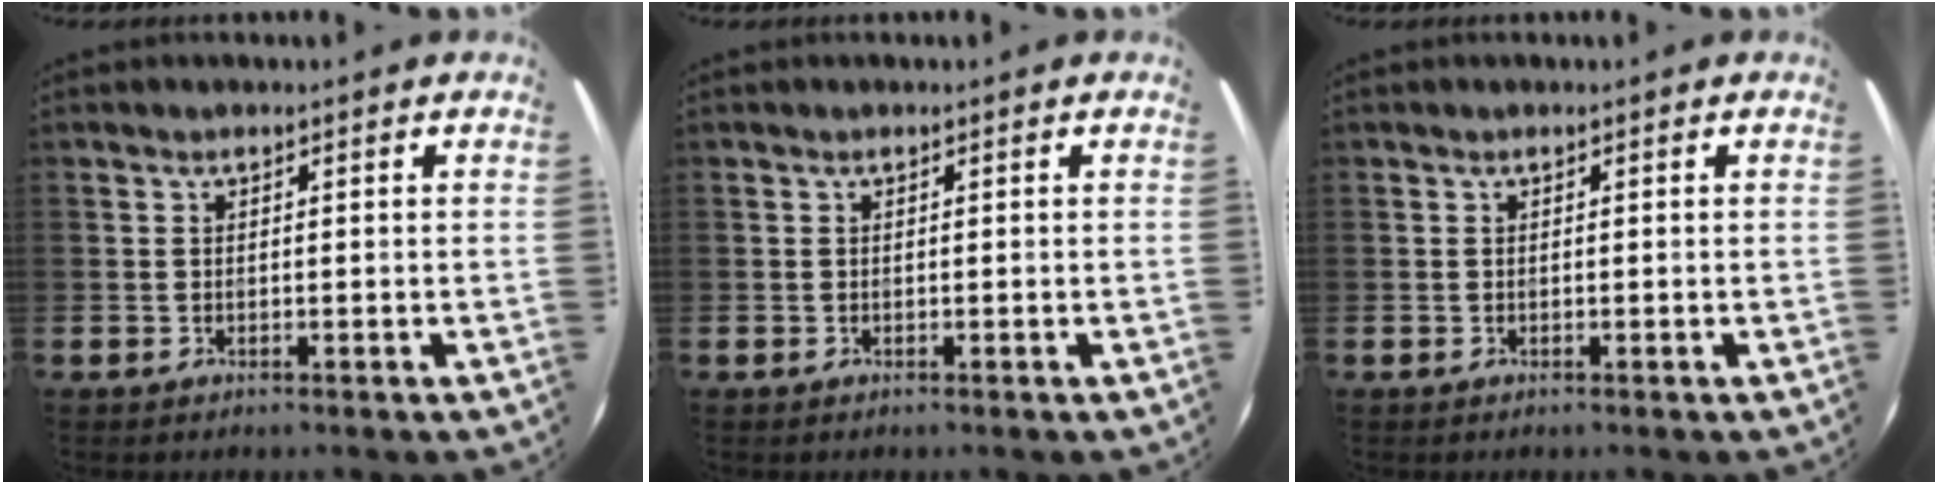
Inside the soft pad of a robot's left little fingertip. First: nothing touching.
{"total": 0.0}
{"total": 0.0}